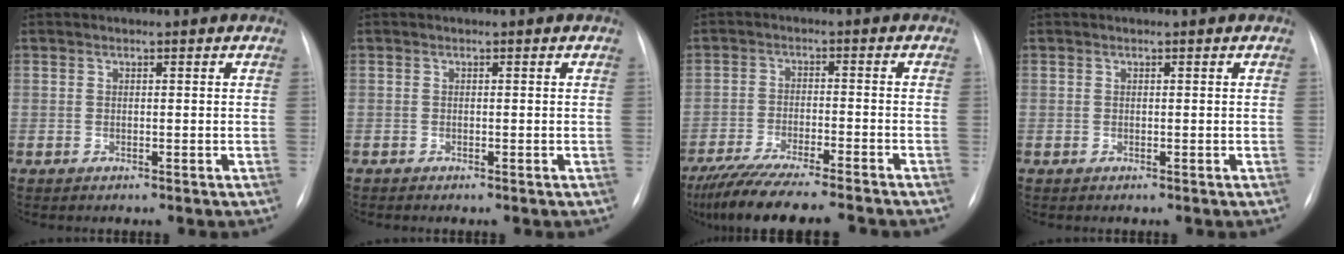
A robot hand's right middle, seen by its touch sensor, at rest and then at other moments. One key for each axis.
{"total": 0.0}
{"total": 14.6, "fx": -12.6, "fy": 0.9, "fz": 7.4, "tx": -0.122, "ty": -0.029, "tz": -0.197}
{"total": 0.0}